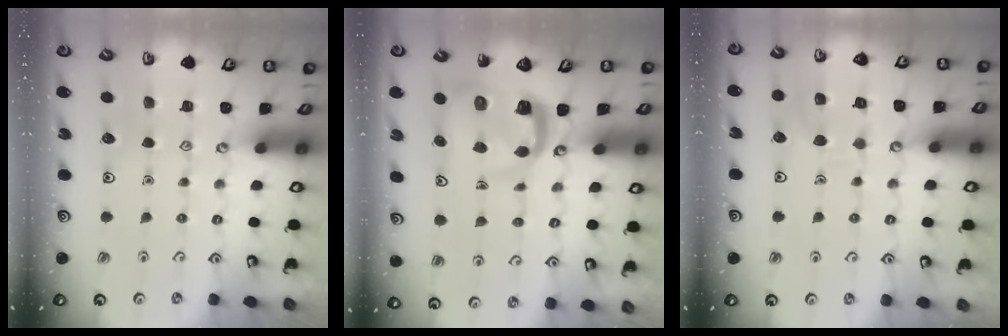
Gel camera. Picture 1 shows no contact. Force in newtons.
{"total": 5.7, "press": 5.6, "slide": 0.8}
{"total": 7.3, "press": 7.3, "slide": 0.7}